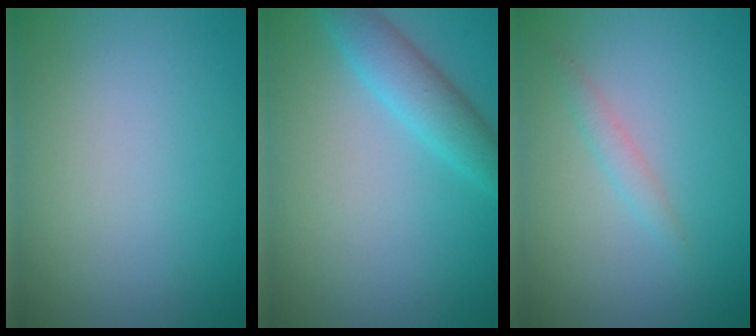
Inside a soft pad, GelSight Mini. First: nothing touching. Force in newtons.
{"total": 3.3, "press": 3.3, "slide": 0.1}
{"total": 1.2, "press": 1.2, "slide": 0.0}